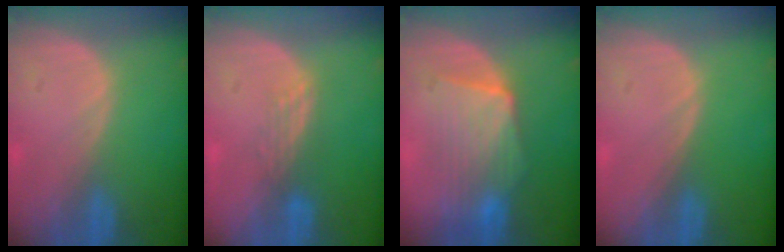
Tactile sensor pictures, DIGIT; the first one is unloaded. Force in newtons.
{"total": 3.0, "press": 2.5, "slide": 1.7}
{"total": 7.7, "press": 7.7, "slide": 0.4}
{"total": 0.0}